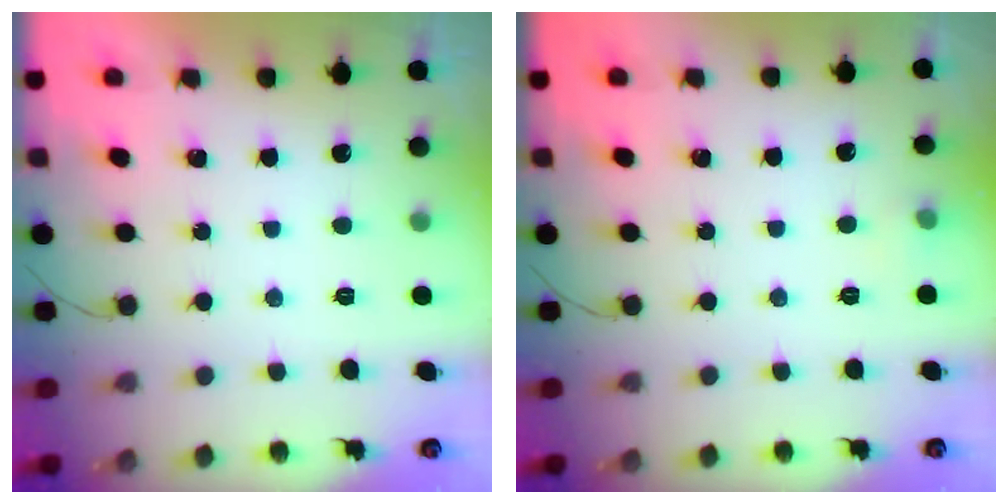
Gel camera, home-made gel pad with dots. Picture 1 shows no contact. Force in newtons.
{"total": 7.8, "press": 3.4, "slide": 7.0}